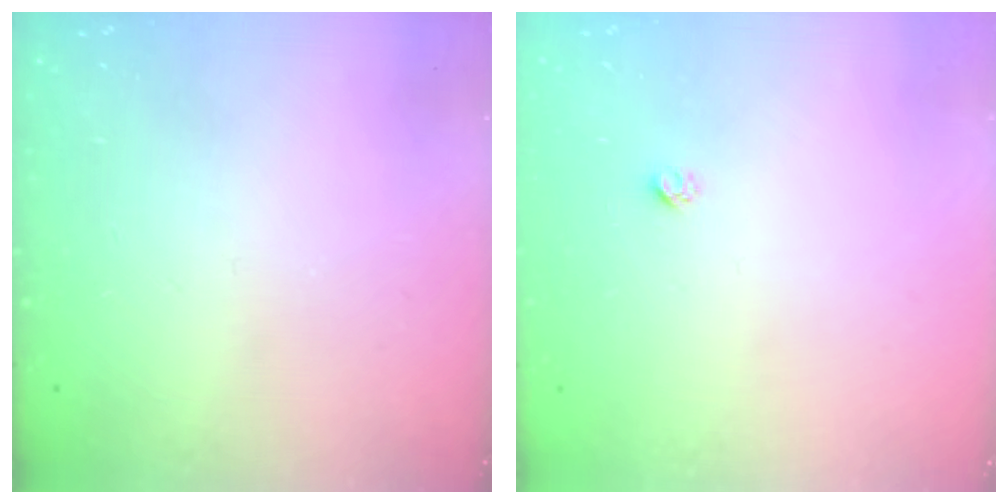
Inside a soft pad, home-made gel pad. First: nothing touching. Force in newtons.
{"total": 1.9, "press": 1.9, "slide": 0.1}